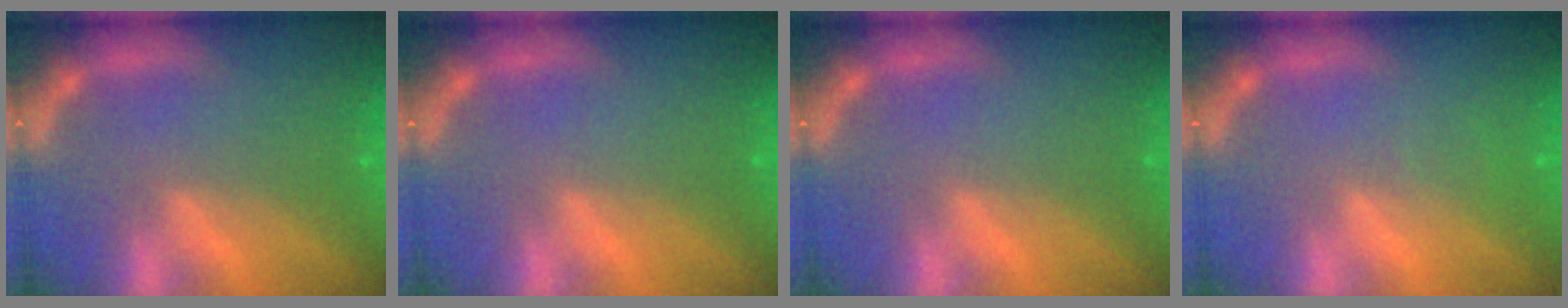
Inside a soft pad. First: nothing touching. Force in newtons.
{"total": 0.0}
{"total": 0.0}
{"total": 0.9}